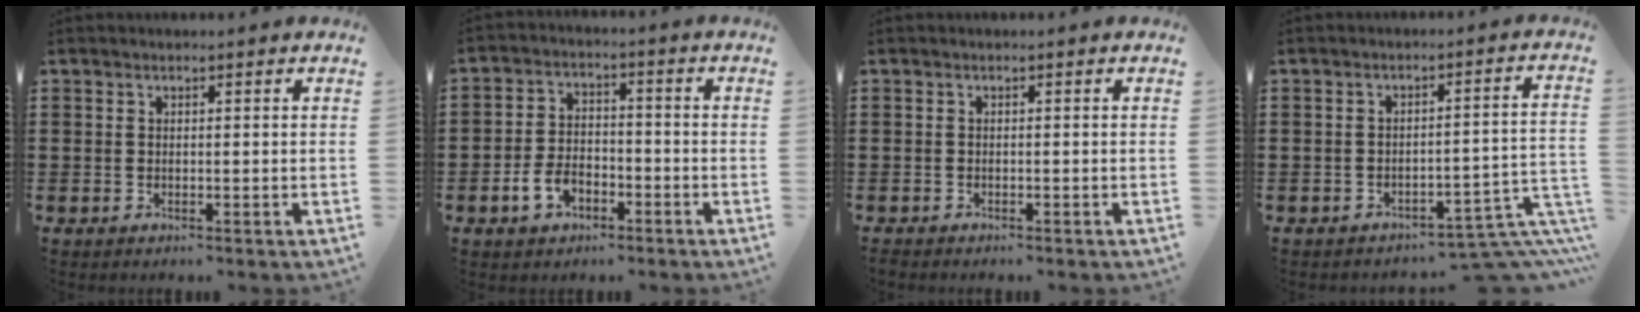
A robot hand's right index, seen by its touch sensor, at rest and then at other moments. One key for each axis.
{"total": 4.8, "fx": -2.7, "fy": 3.0, "fz": 2.6, "tx": -0.068, "ty": 0.006, "tz": -0.057}
{"total": 0.6, "fx": -0.6, "fy": 0.1, "fz": 0.0, "tx": -0.001, "ty": -0.001, "tz": -0.012}
{"total": 5.3, "fx": -4.3, "fy": 0.9, "fz": 3.0, "tx": -0.049, "ty": -0.004, "tz": -0.080}